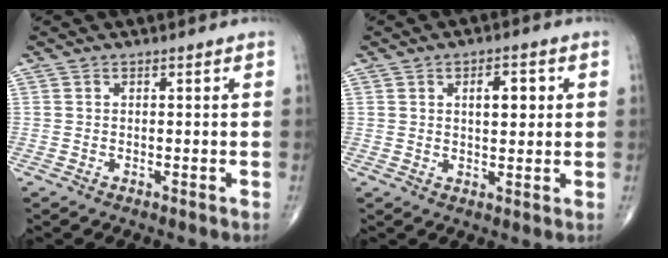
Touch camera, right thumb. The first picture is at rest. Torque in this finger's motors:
{"motor_torque": [0.37, 1.60, 0.75, 0.33, 0.04]}